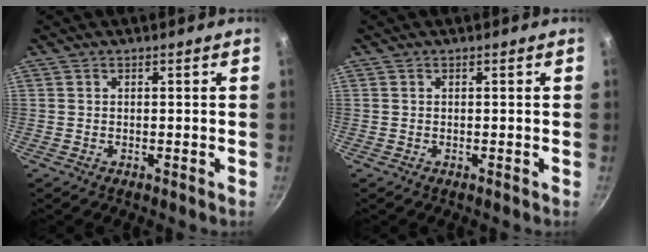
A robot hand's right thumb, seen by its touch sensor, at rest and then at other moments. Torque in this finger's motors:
{"motor_torque": [0.00, 0.00, 0.16, 0.16, 0.00]}